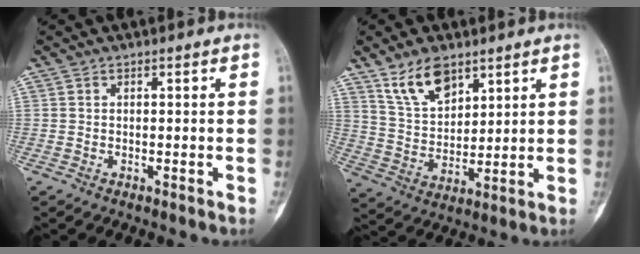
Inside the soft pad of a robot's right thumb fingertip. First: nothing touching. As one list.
[{"total": 10.0, "force": [6.7, 5.1, 5.4], "torque": [-0.083, -0.035, 0.136]}]